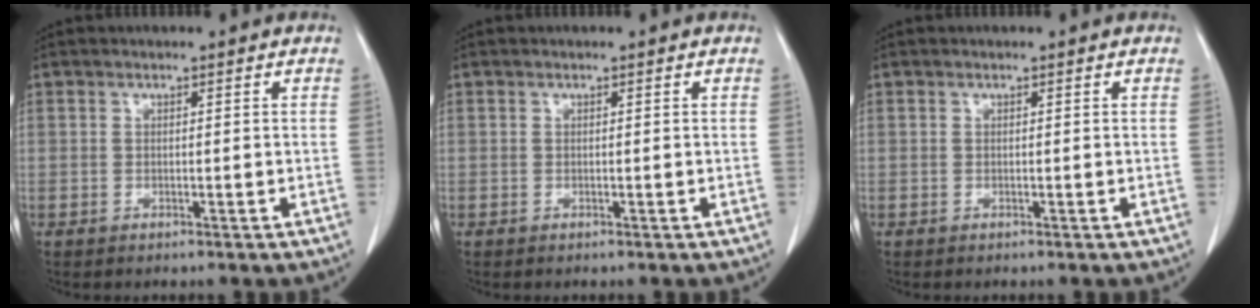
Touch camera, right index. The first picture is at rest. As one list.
[{"total": 0.0}, {"total": 0.0}]